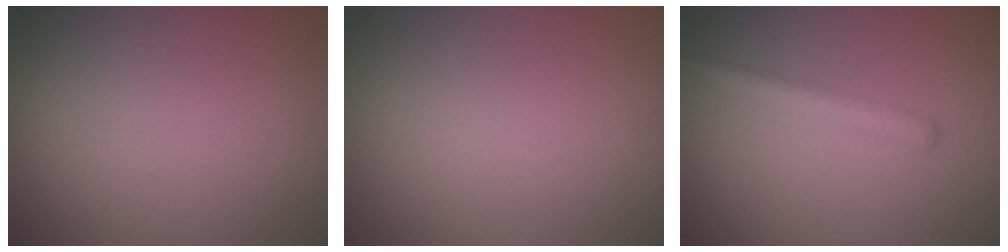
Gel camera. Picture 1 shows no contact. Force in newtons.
{"total": 0.0}
{"total": 1.9, "press": 1.9, "slide": 0.1}